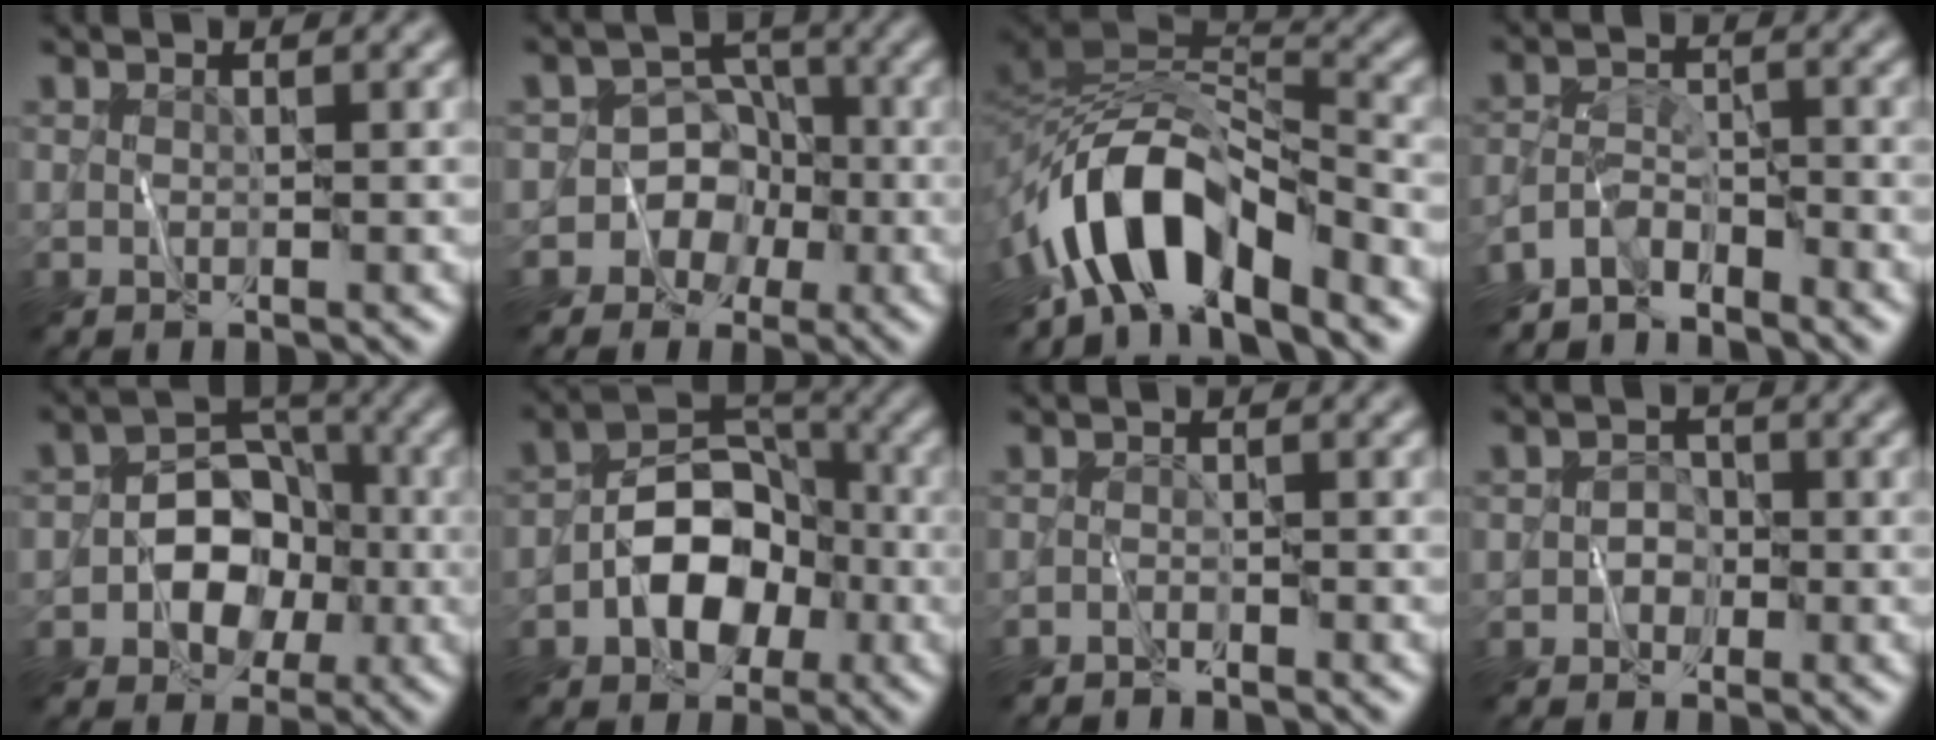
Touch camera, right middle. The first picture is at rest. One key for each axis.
{"total": 6.2, "fx": -2.8, "fy": 5.6, "fz": 0.4, "tx": 0.033, "ty": 0.015, "tz": -0.065}
{"total": 10.2, "fx": -5.8, "fy": 4.2, "fz": 7.2, "tx": -0.114, "ty": 0.014, "tz": -0.113}
{"total": 3.7, "fx": -3.2, "fy": 1.4, "fz": 1.2, "tx": -0.014, "ty": 0.000, "tz": -0.070}
{"total": 5.3, "fx": -1.1, "fy": 4.2, "fz": 3.0, "tx": -0.019, "ty": 0.008, "tz": -0.033}
{"total": 6.4, "fx": -2.0, "fy": 4.5, "fz": 4.2, "tx": -0.052, "ty": 0.010, "tz": -0.038}
{"total": 1.0, "fx": -1.0, "fy": 0.2, "fz": 0.1, "tx": 0.000, "ty": 0.004, "tz": -0.022}
{"total": 1.2, "fx": -0.3, "fy": 1.1, "fz": 0.4, "tx": 0.012, "ty": 0.006, "tz": -0.014}